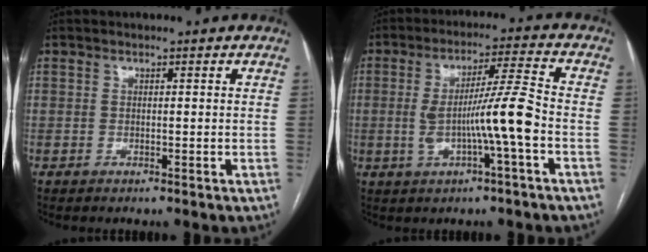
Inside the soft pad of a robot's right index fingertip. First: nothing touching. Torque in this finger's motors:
{"motor_torque": [0.88, 0.43, 0.63, 0.08]}